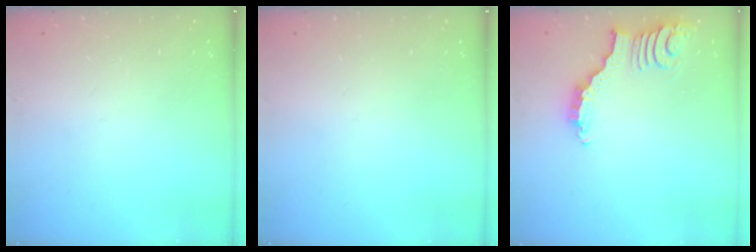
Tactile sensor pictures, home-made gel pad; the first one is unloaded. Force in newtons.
{"total": 0.0}
{"total": 2.0, "press": 2.0, "slide": 0.2}